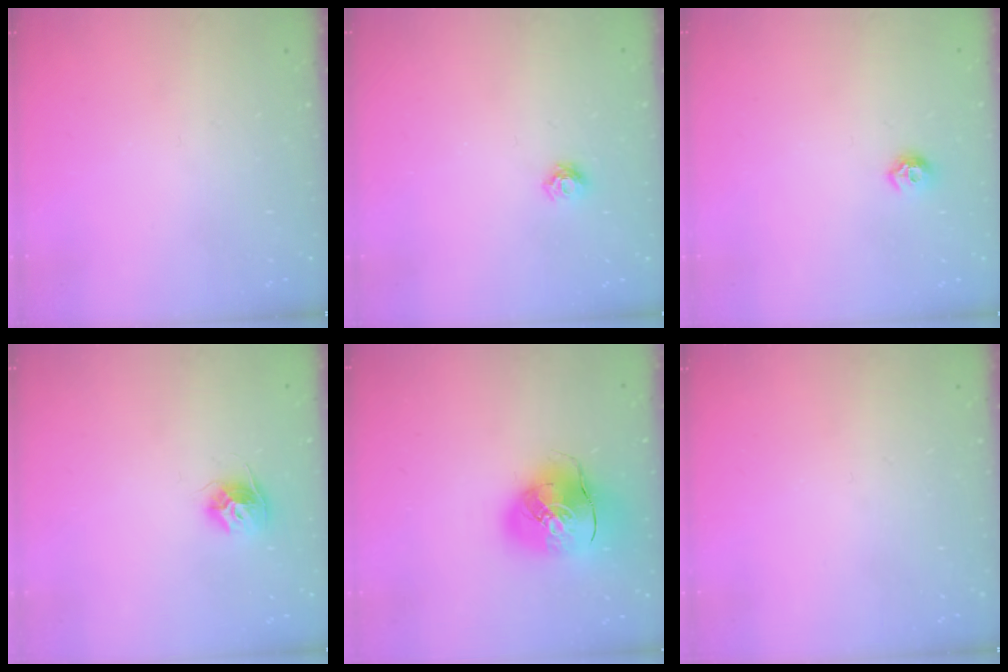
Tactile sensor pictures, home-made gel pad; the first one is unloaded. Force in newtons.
{"total": 4.9, "press": 4.8, "slide": 0.6}
{"total": 7.2, "press": 7.2, "slide": 1.0}
{"total": 9.6, "press": 9.6, "slide": 0.6}
{"total": 13.9, "press": 13.7, "slide": 2.4}
{"total": 0.0}